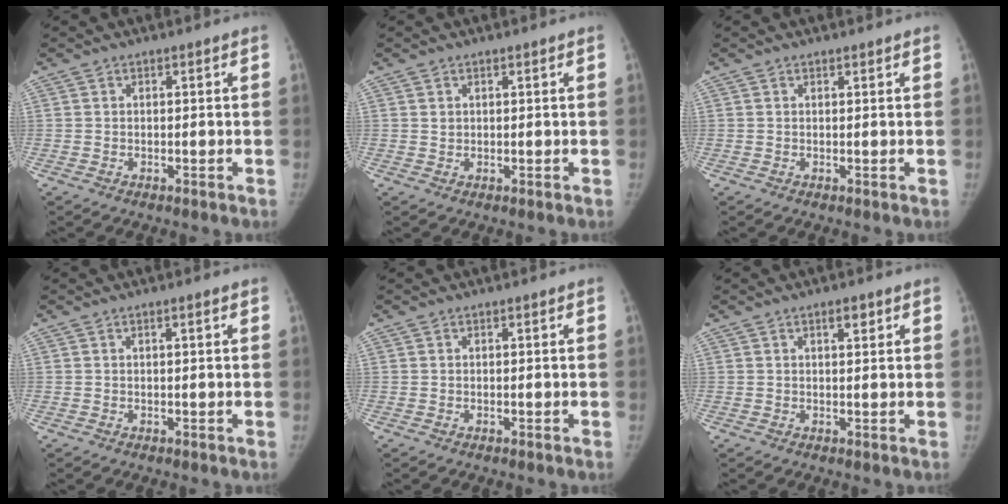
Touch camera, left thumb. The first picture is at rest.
{"total": 1.0, "force": [0.7, 0.7, 0.2], "torque": [0.010, -0.004, 0.011]}
{"total": 0.5, "force": [0.5, 0.2, 0.0], "torque": [0.003, -0.004, 0.008]}
{"total": 0.9, "force": [0.4, 0.0, 0.7], "torque": [-0.012, 0.002, 0.007]}
{"total": 0.0}
{"total": 2.0, "force": [1.2, 0.9, 1.4], "torque": [-0.011, -0.004, 0.017]}